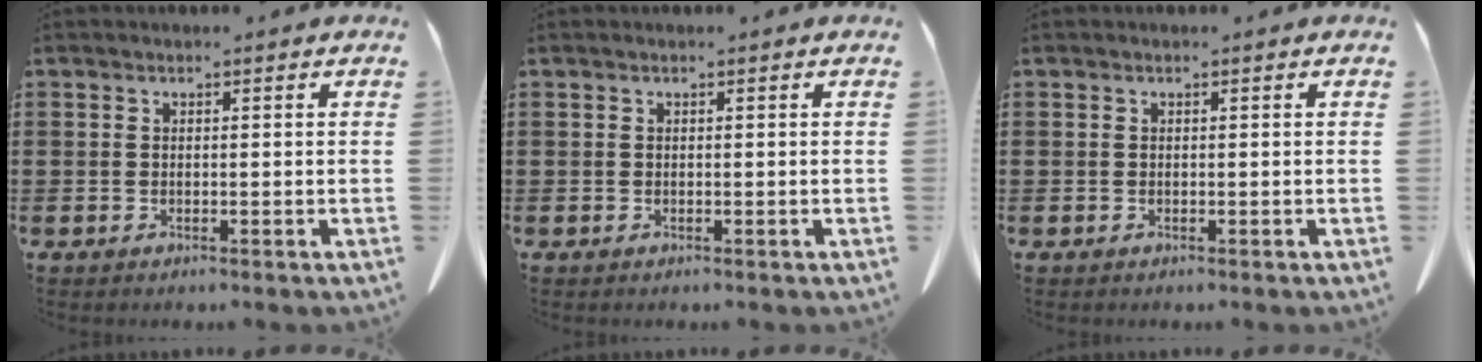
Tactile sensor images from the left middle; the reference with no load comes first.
{"total": 0.0}
{"total": 0.0}